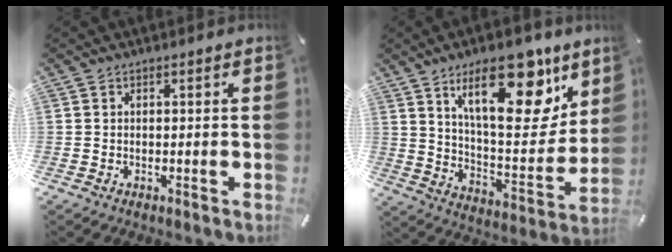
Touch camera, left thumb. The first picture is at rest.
{"total": 23.7, "force": [13.6, 9.9, 16.6], "torque": [-0.239, -0.076, 0.220]}